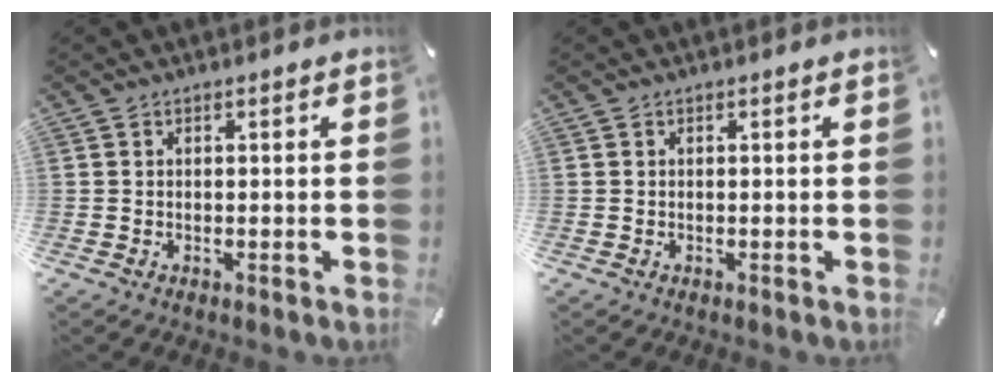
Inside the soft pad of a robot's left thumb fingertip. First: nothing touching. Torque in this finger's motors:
{"motor_torque": [-0.01, 0.01, 0.01, 0.01, 0.00]}